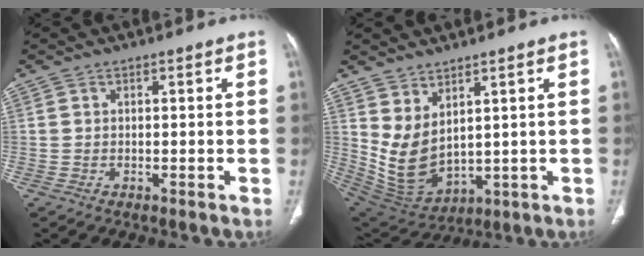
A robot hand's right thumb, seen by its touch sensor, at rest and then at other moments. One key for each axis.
{"total": 9.7, "fx": 3.5, "fy": 5.2, "fz": 7.4, "tx": -0.127, "ty": -0.033, "tz": 0.097}